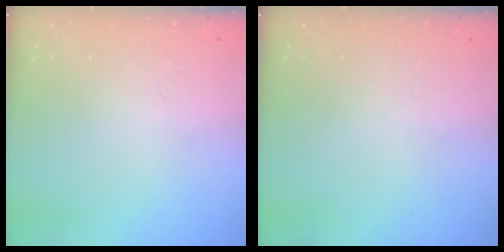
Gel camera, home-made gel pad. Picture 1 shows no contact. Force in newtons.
{"total": 0.0}